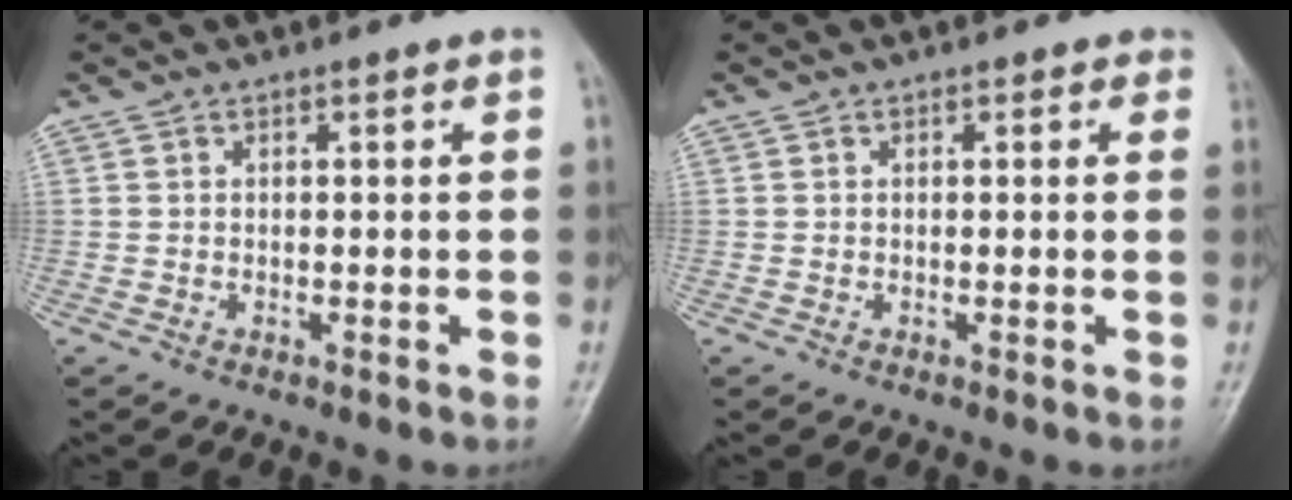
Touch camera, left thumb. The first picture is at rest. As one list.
[{"total": 1.1, "force": [0.6, 0.7, 0.6], "torque": [0.007, -0.001, 0.001]}]